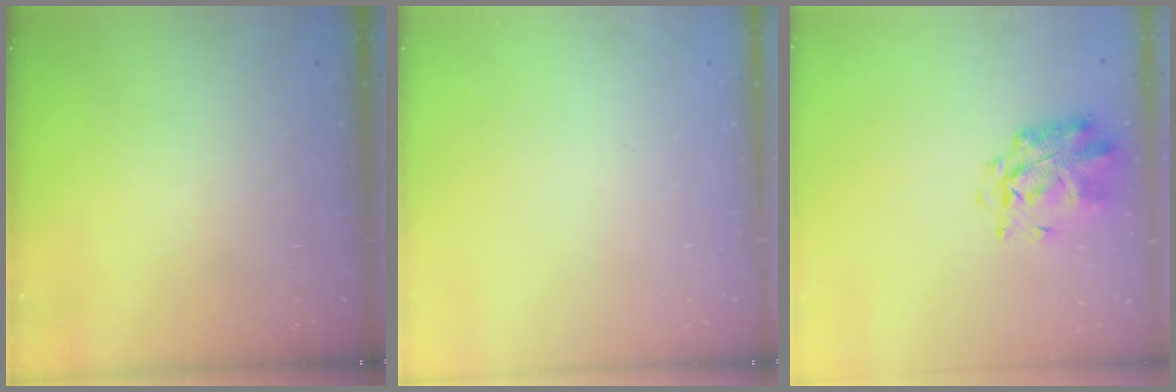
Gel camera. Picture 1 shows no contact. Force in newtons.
{"total": 0.0}
{"total": 2.9, "press": 2.8, "slide": 0.8}